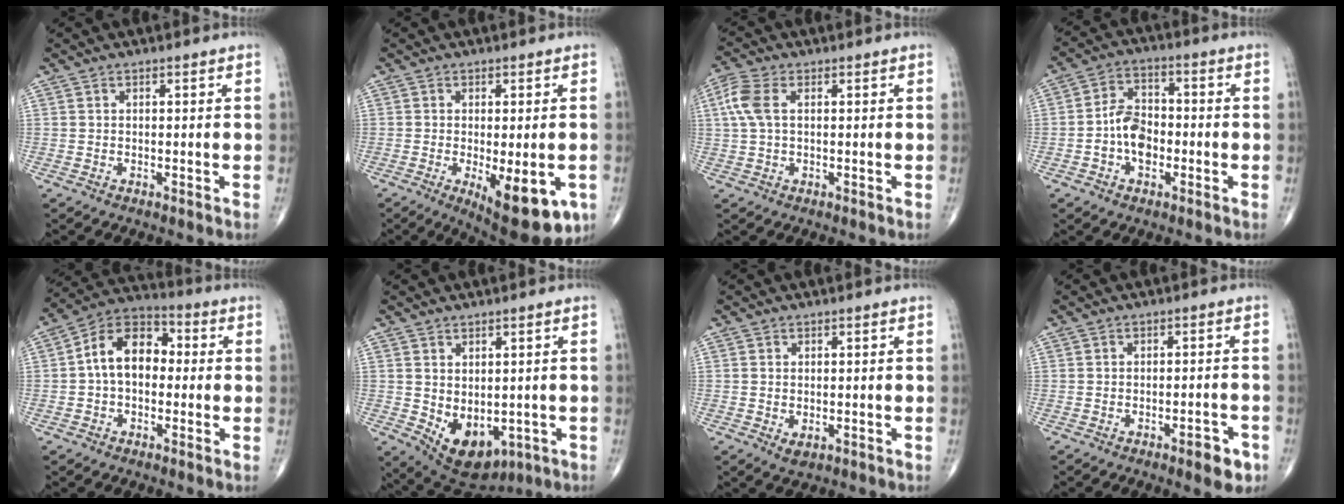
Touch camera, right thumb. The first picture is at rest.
{"total": 13.5, "force": [-4.8, 5.1, 11.5], "torque": [-0.137, -0.012, -0.054]}
{"total": 5.8, "force": [1.3, 3.2, 4.7], "torque": [-0.133, 0.019, 0.024]}
{"total": 7.9, "force": [-1.9, 5.4, 5.5], "torque": [-0.079, 0.024, -0.046]}
{"total": 11.6, "force": [0.3, 7.8, 8.5], "torque": [-0.121, 0.036, -0.011]}
{"total": 10.5, "force": [-2.3, 6.8, 7.7], "torque": [-0.096, -0.007, -0.008]}
{"total": 2.0, "force": [-0.4, 1.3, 1.4], "torque": [-0.023, -0.004, -0.001]}
{"total": 4.8, "force": [-2.7, 1.7, 3.5], "torque": [-0.035, 0.015, -0.031]}